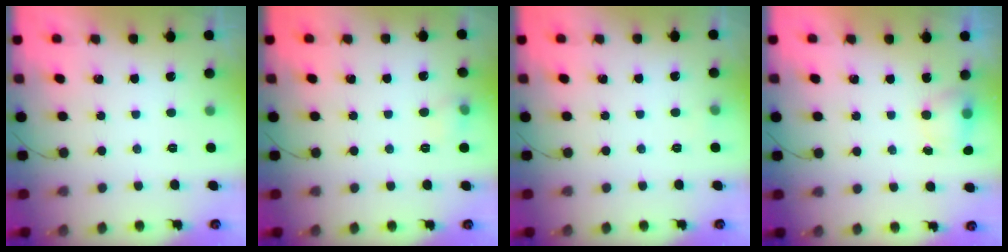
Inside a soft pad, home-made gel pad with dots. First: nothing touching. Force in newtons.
{"total": 5.3, "press": 5.0, "slide": 1.7}
{"total": 7.2, "press": 2.7, "slide": 6.7}
{"total": 4.7, "press": 4.6, "slide": 1.0}